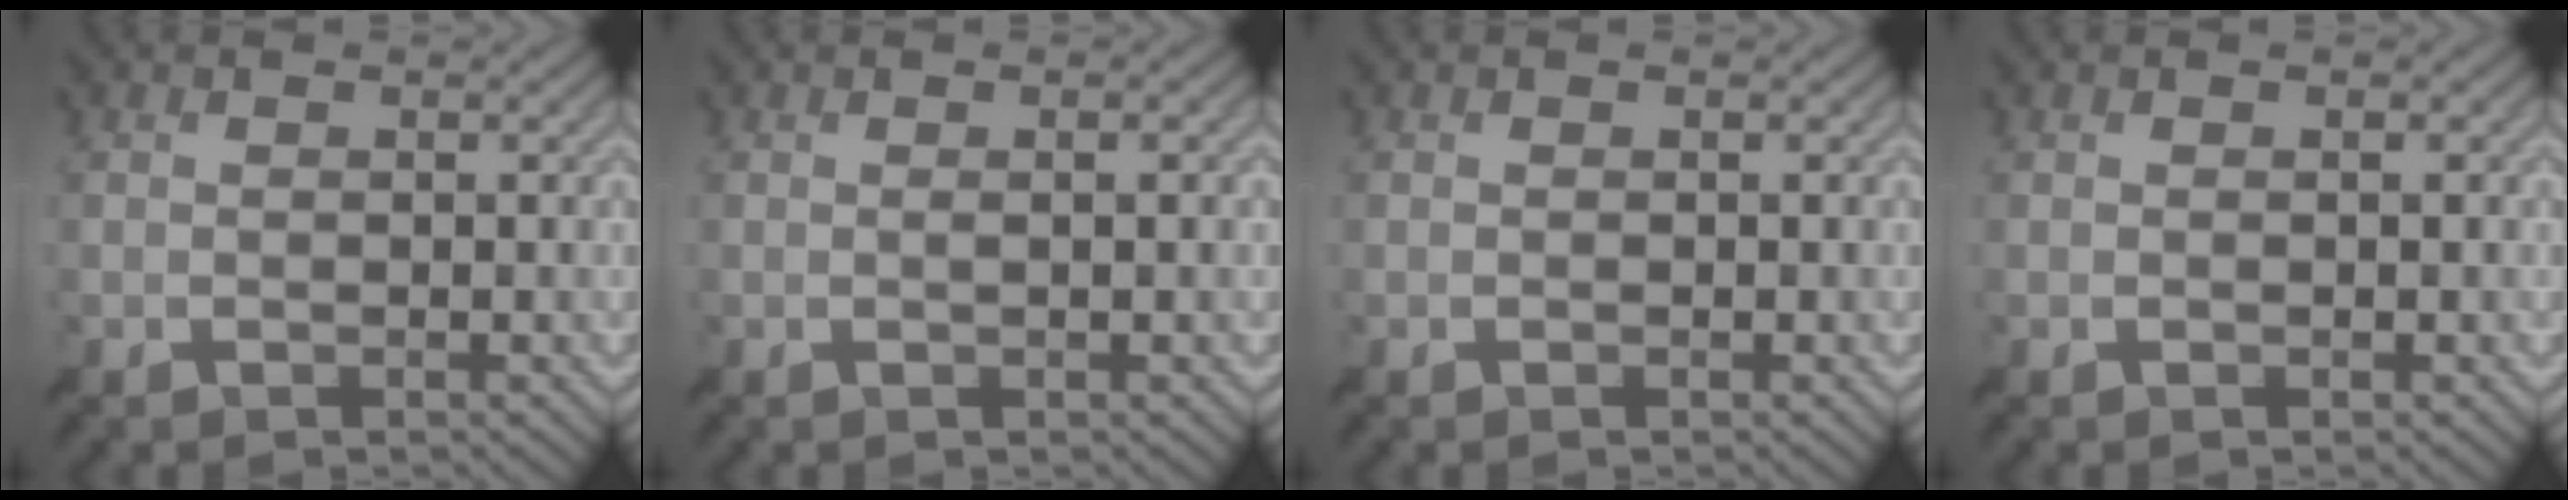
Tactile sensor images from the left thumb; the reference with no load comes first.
{"total": 1.7, "force": [0.2, 0.2, 1.7], "torque": [-0.029, 0.006, 0.000]}
{"total": 0.0}
{"total": 0.0}